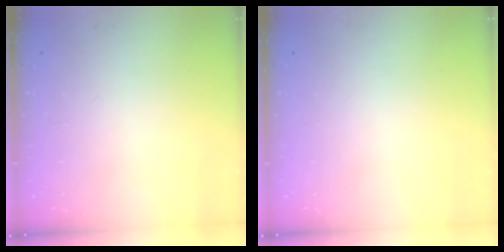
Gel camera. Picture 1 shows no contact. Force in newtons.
{"total": 0.0}